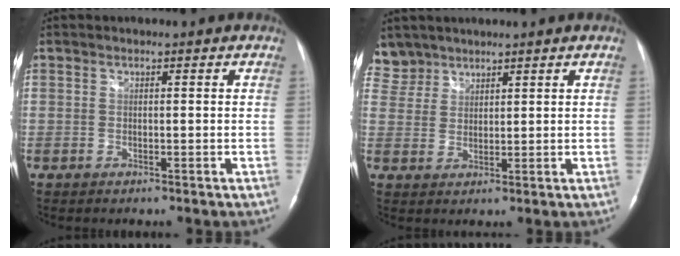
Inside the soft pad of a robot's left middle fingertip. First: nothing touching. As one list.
[{"total": 4.9, "force": [4.1, 2.5, -0.6], "torque": [0.018, 0.009, 0.086]}]